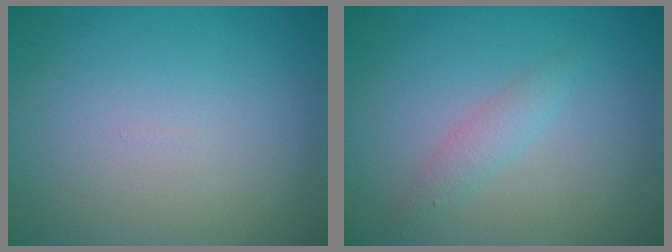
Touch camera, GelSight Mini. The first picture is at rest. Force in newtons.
{"total": 1.6, "press": 1.6, "slide": 0.1}